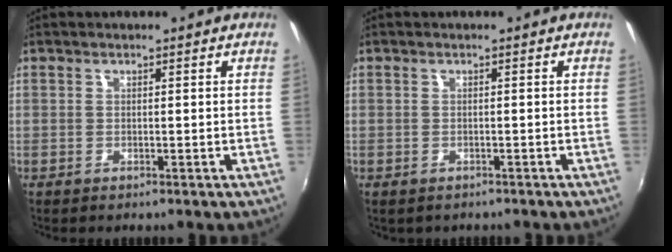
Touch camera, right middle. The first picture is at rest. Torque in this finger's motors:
{"motor_torque": [-0.29, -1.08, -0.04, 0.02]}